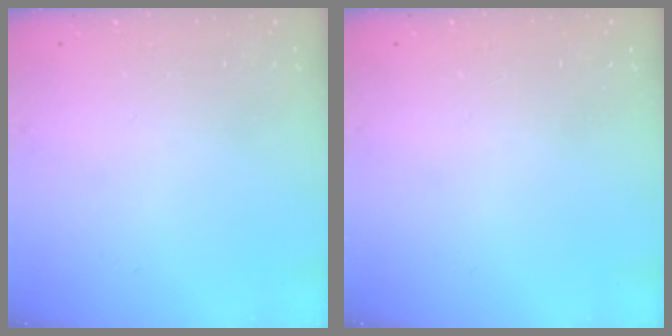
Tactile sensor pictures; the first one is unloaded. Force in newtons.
{"total": 0.0}